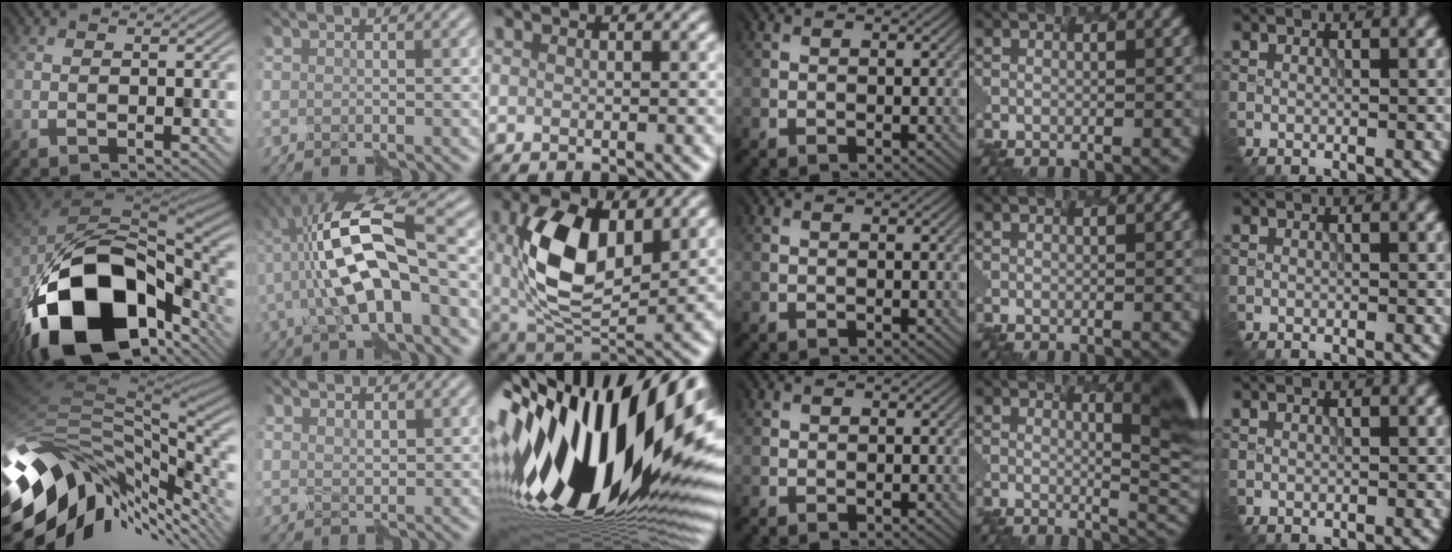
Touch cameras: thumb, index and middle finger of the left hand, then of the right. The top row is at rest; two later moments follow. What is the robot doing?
{"motion": "assemble", "object": "markers"}